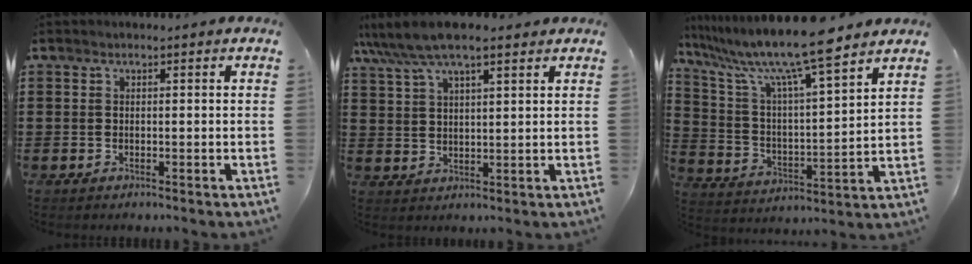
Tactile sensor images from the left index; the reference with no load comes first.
{"total": 7.1, "force": [5.4, 1.8, 4.2], "torque": [-0.094, -0.004, 0.098]}
{"total": 11.4, "force": [9.7, 0.2, 6.1], "torque": [-0.156, -0.058, 0.160]}